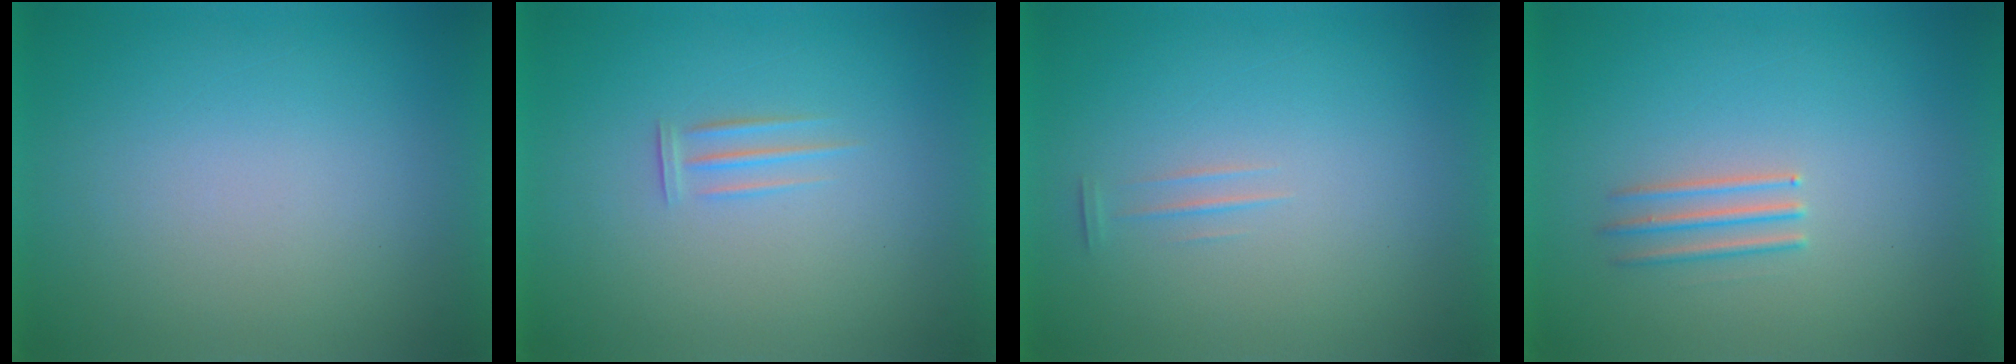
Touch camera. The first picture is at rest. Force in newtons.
{"total": 1.9}
{"total": 1.2}
{"total": 2.7}